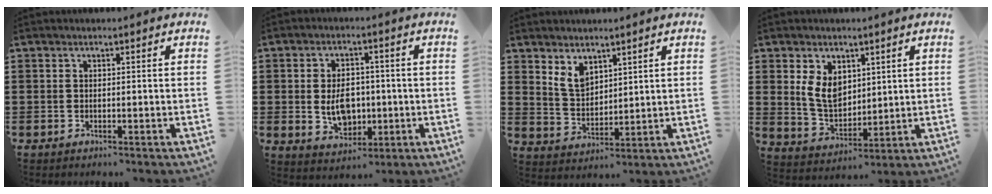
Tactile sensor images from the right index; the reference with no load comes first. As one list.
[{"total": 6.2, "force": [-0.5, 4.4, 4.4], "torque": [-0.070, -0.003, -0.015]}, {"total": 4.5, "force": [3.2, 2.5, 2.0], "torque": [-0.049, 0.000, 0.060]}, {"total": 7.0, "force": [2.5, 4.9, 4.3], "torque": [-0.096, 0.008, 0.045]}]